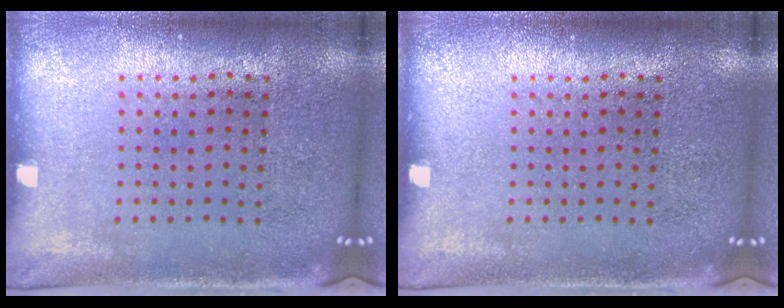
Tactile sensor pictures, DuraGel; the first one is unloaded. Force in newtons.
{"total": 0.0}